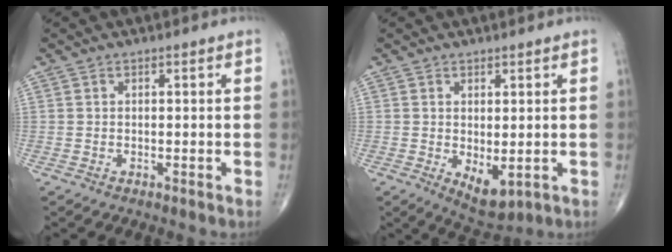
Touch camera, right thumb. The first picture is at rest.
{"total": 5.5, "force": [-0.8, 2.8, 4.7], "torque": [-0.064, -0.012, 0.001]}